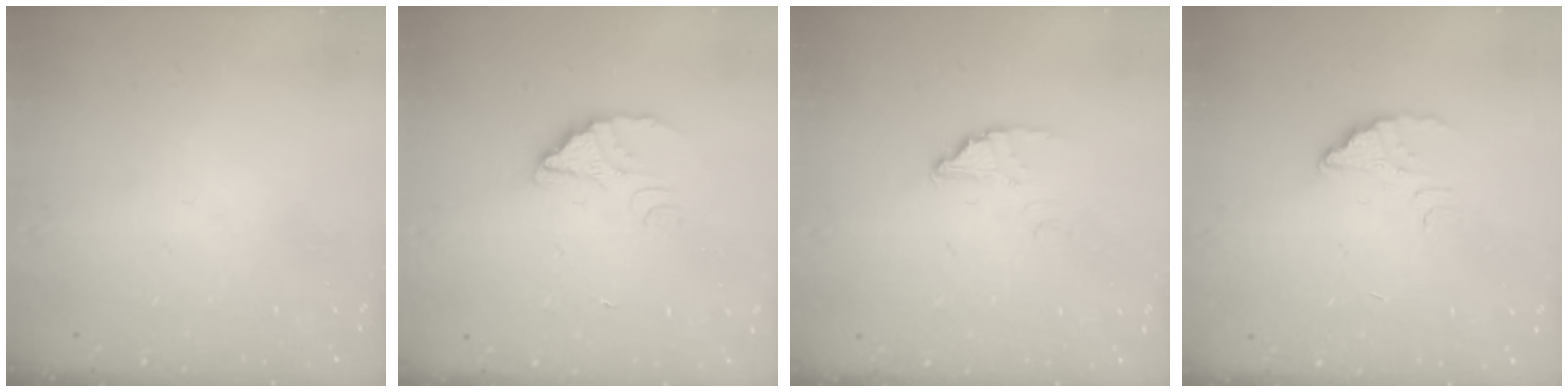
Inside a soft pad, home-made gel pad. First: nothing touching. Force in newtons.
{"total": 2.2, "press": 2.2, "slide": 0.2}
{"total": 2.8, "press": 2.8, "slide": 0.1}
{"total": 2.4, "press": 2.4, "slide": 0.2}